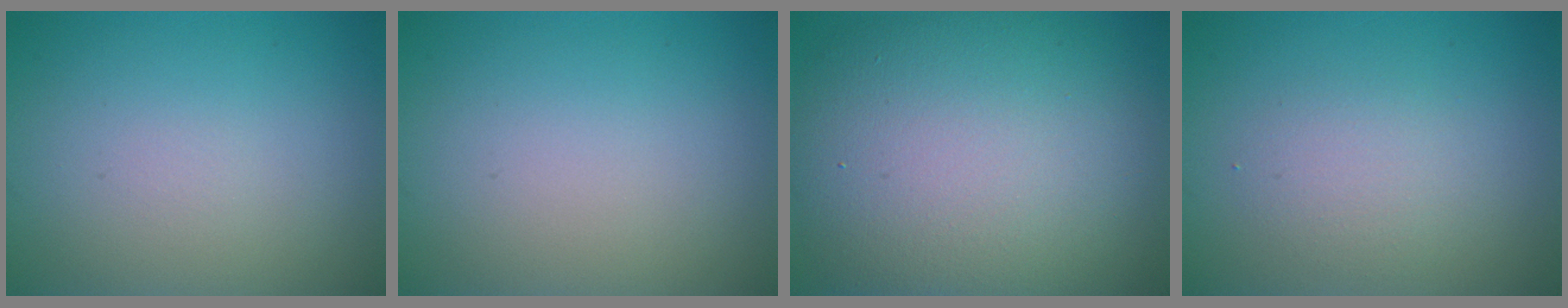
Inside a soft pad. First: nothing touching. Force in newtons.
{"total": 0.0}
{"total": 13.9, "press": 13.9, "slide": 0.8}
{"total": 1.9, "press": 1.9, "slide": 0.0}